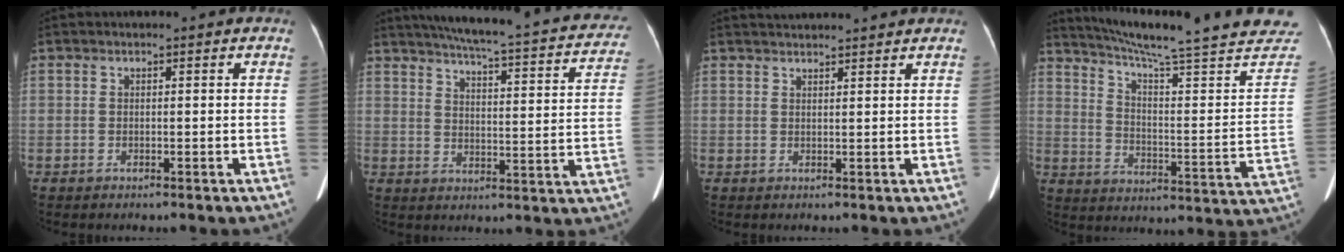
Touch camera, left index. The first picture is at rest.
{"total": 25.9, "force": [22.4, 4.1, 12.3], "torque": [-0.176, -0.033, 0.264]}
{"total": 5.6, "force": [5.4, -0.2, 1.4], "torque": [-0.019, 0.024, 0.069]}
{"total": 29.7, "force": [26.2, 1.1, 13.8], "torque": [-0.210, -0.104, 0.332]}